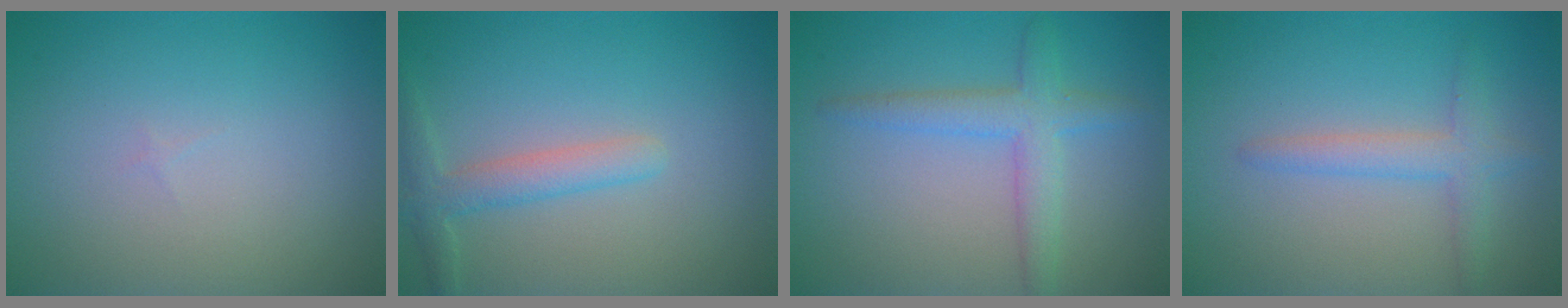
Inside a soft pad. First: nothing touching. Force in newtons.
{"total": 2.5, "press": 2.5, "slide": 0.0}
{"total": 3.3, "press": 3.3, "slide": 0.2}
{"total": 2.4, "press": 2.4, "slide": 0.2}